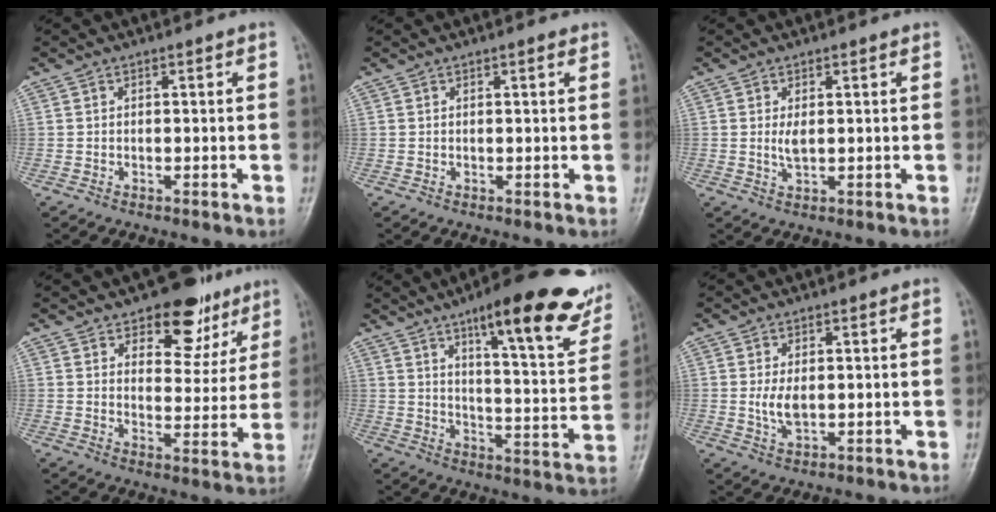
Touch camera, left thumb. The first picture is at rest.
{"total": 0.8, "force": [0.5, 0.2, 0.6], "torque": [-0.008, -0.001, 0.006]}
{"total": 2.2, "force": [0.4, 1.0, 2.0], "torque": [-0.035, -0.006, 0.011]}
{"total": 11.8, "force": [7.4, 6.7, 6.2], "torque": [-0.030, -0.038, 0.104]}
{"total": 23.2, "force": [14.0, 5.5, 17.6], "torque": [-0.209, -0.053, 0.196]}
{"total": 3.5, "force": [0.2, 1.8, 3.0], "torque": [-0.059, -0.009, 0.009]}